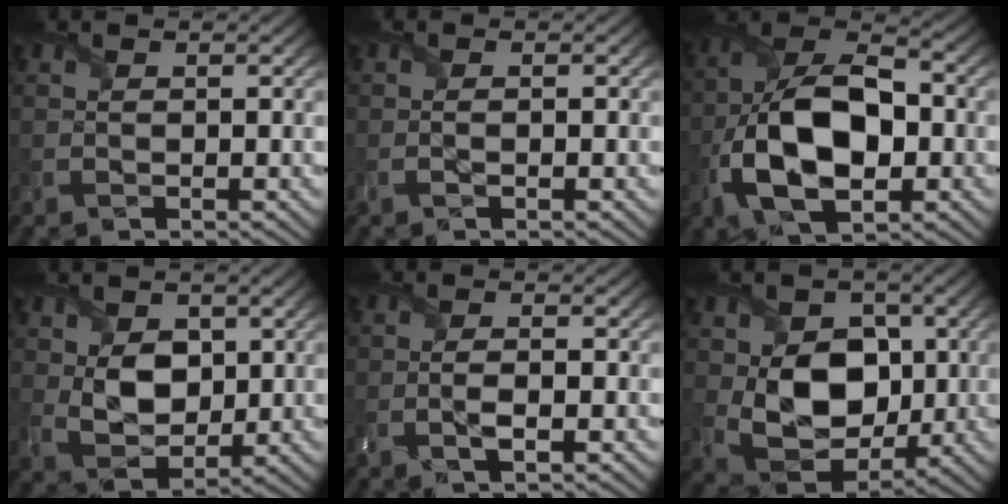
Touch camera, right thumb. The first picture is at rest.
{"total": 0.7, "force": [-0.3, 0.1, 0.7], "torque": [-0.015, -0.002, -0.006]}
{"total": 13.9, "force": [-3.6, 7.9, 10.8], "torque": [-0.224, -0.013, -0.074]}
{"total": 6.3, "force": [1.4, 4.6, 4.1], "torque": [-0.095, -0.008, 0.027]}
{"total": 2.3, "force": [-0.8, 0.6, 2.1], "torque": [-0.044, 0.001, -0.020]}
{"total": 10.3, "force": [0.4, 7.7, 6.9], "torque": [-0.139, -0.018, 0.009]}